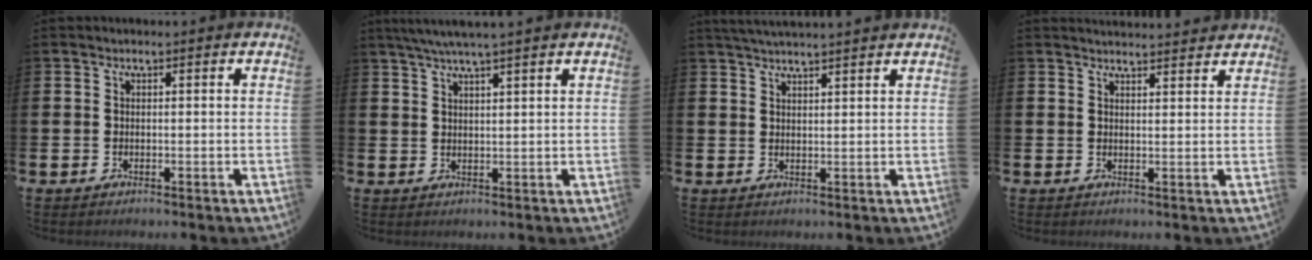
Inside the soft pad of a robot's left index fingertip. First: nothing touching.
{"total": 3.7, "force": [3.3, -0.5, 1.7], "torque": [-0.046, -0.003, 0.062]}
{"total": 3.0, "force": [3.0, -0.3, 0.3], "torque": [-0.009, -0.010, 0.054]}
{"total": 2.7, "force": [2.6, 0.2, 0.0], "torque": [0.005, -0.018, 0.046]}